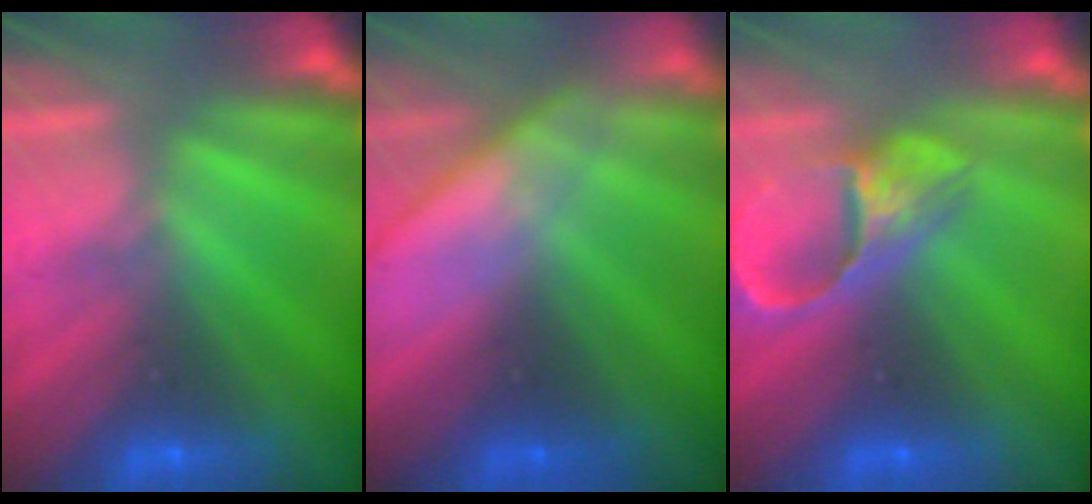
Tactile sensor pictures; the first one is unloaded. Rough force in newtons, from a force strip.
{"total": 3.1}
{"total": 4.8}